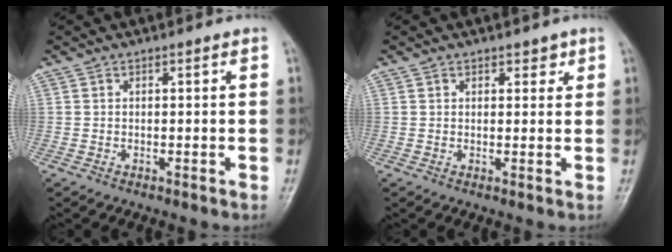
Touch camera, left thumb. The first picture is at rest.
{"total": 2.0, "force": [1.4, 1.3, 0.7], "torque": [0.011, -0.006, 0.015]}